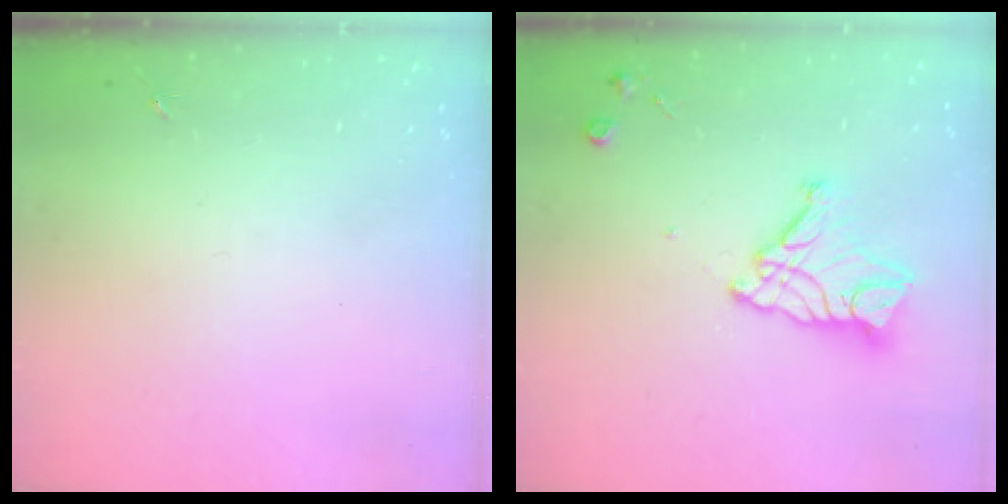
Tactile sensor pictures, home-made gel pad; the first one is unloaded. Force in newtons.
{"total": 13.7, "press": 13.7, "slide": 1.3}